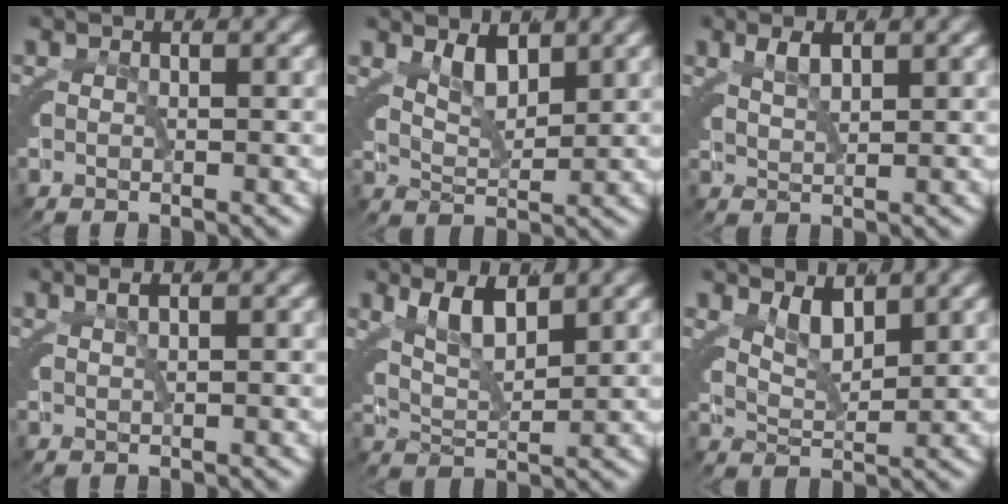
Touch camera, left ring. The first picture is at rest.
{"total": 2.8, "force": [1.9, 1.0, 1.8], "torque": [-0.032, -0.007, 0.036]}
{"total": 1.8, "force": [1.3, -0.2, 1.2], "torque": [-0.023, -0.003, 0.034]}
{"total": 1.1, "force": [0.7, -0.2, 0.7], "torque": [-0.011, 0.005, 0.016]}
{"total": 4.5, "force": [2.4, 2.2, 3.2], "torque": [-0.069, 0.002, 0.040]}
{"total": 2.8, "force": [2.0, 1.0, 1.8], "torque": [-0.034, -0.007, 0.036]}